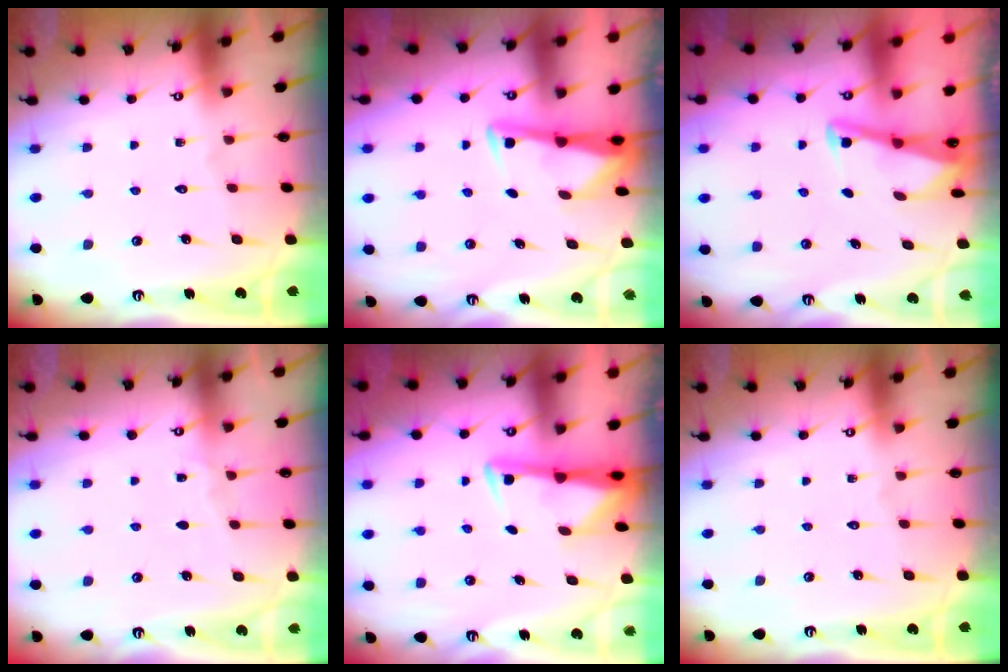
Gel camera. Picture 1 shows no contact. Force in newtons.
{"total": 3.1, "press": 3.1, "slide": 0.3}
{"total": 3.5, "press": 3.5, "slide": 0.3}
{"total": 2.5, "press": 2.5, "slide": 0.4}
{"total": 3.0, "press": 2.9, "slide": 0.5}
{"total": 0.0}